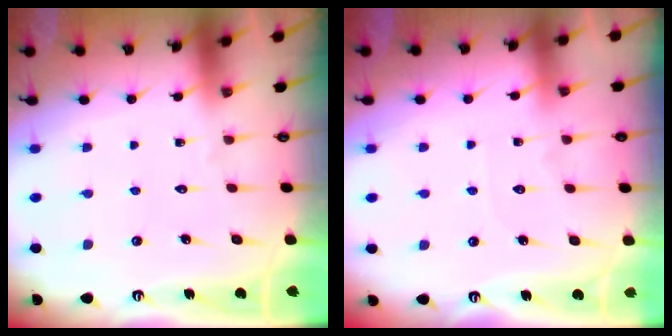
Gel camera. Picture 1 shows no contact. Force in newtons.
{"total": 5.0, "press": 5.0, "slide": 0.7}